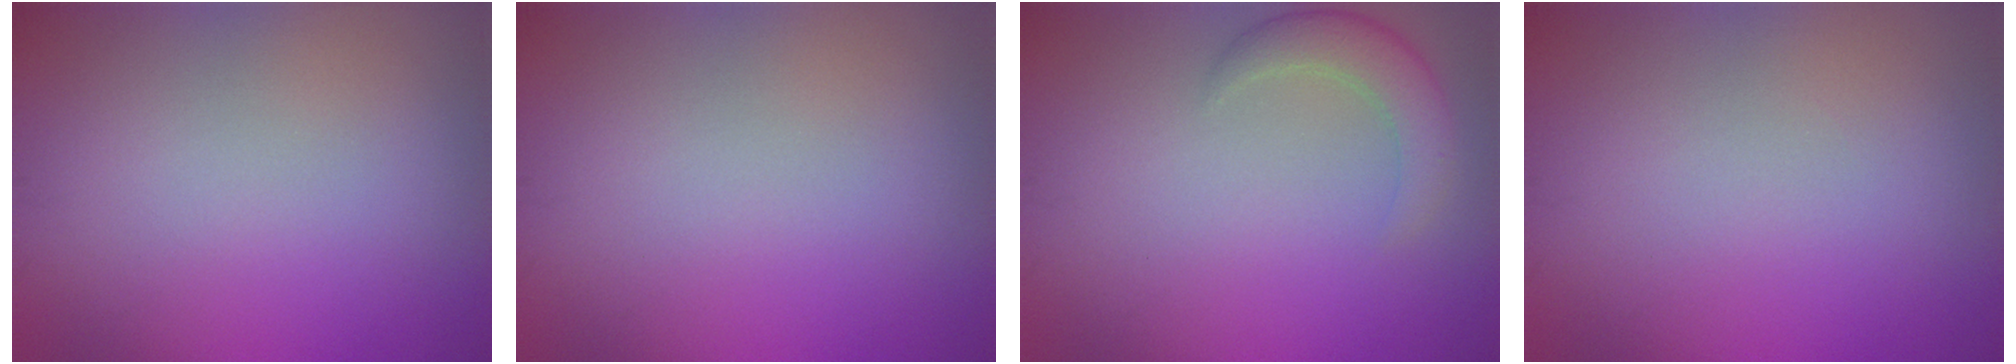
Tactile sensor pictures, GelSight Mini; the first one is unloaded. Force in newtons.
{"total": 0.0}
{"total": 2.8, "press": 2.8, "slide": 0.2}
{"total": 0.0}